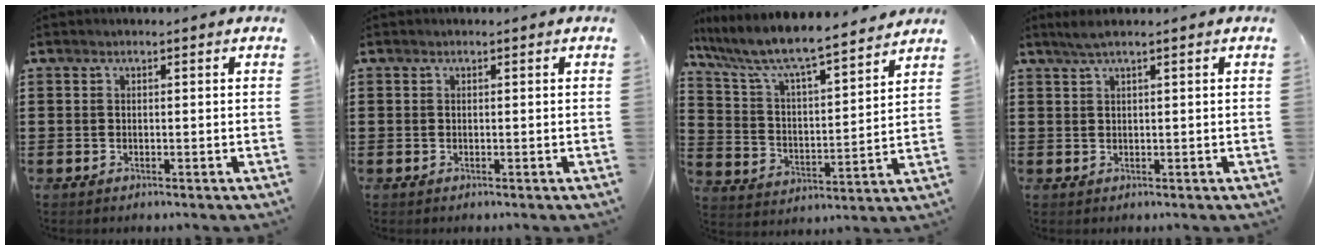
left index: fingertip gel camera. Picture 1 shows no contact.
{"total": 0.0}
{"total": 7.1, "force": [6.6, 0.5, 2.6], "torque": [-0.084, -0.049, 0.105]}
{"total": 1.7, "force": [0.9, -0.2, 1.3], "torque": [-0.026, -0.001, 0.017]}